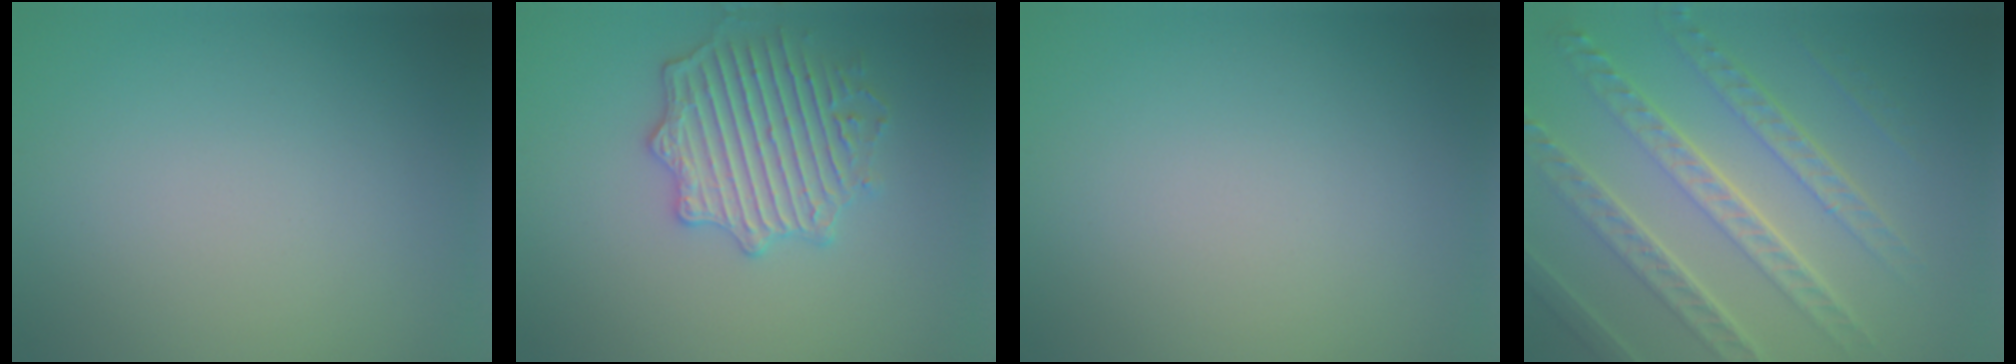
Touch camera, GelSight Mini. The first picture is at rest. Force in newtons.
{"total": 4.2, "press": 4.1, "slide": 1.0}
{"total": 0.0}
{"total": 7.8, "press": 5.5, "slide": 5.5}